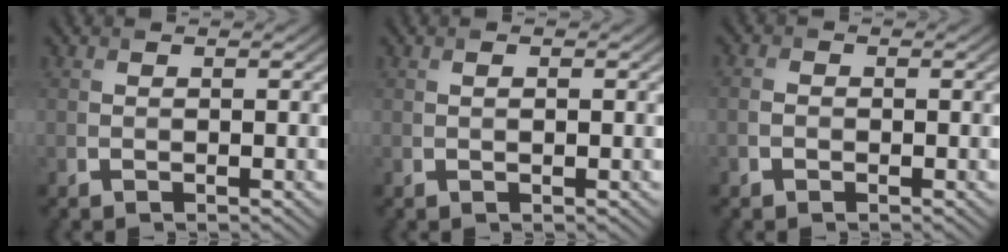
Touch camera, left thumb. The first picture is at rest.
{"total": 0.7, "force": [0.2, 0.2, 0.7], "torque": [-0.014, 0.001, 0.003]}
{"total": 1.3, "force": [-0.5, 1.0, 0.7], "torque": [-0.016, -0.001, -0.013]}